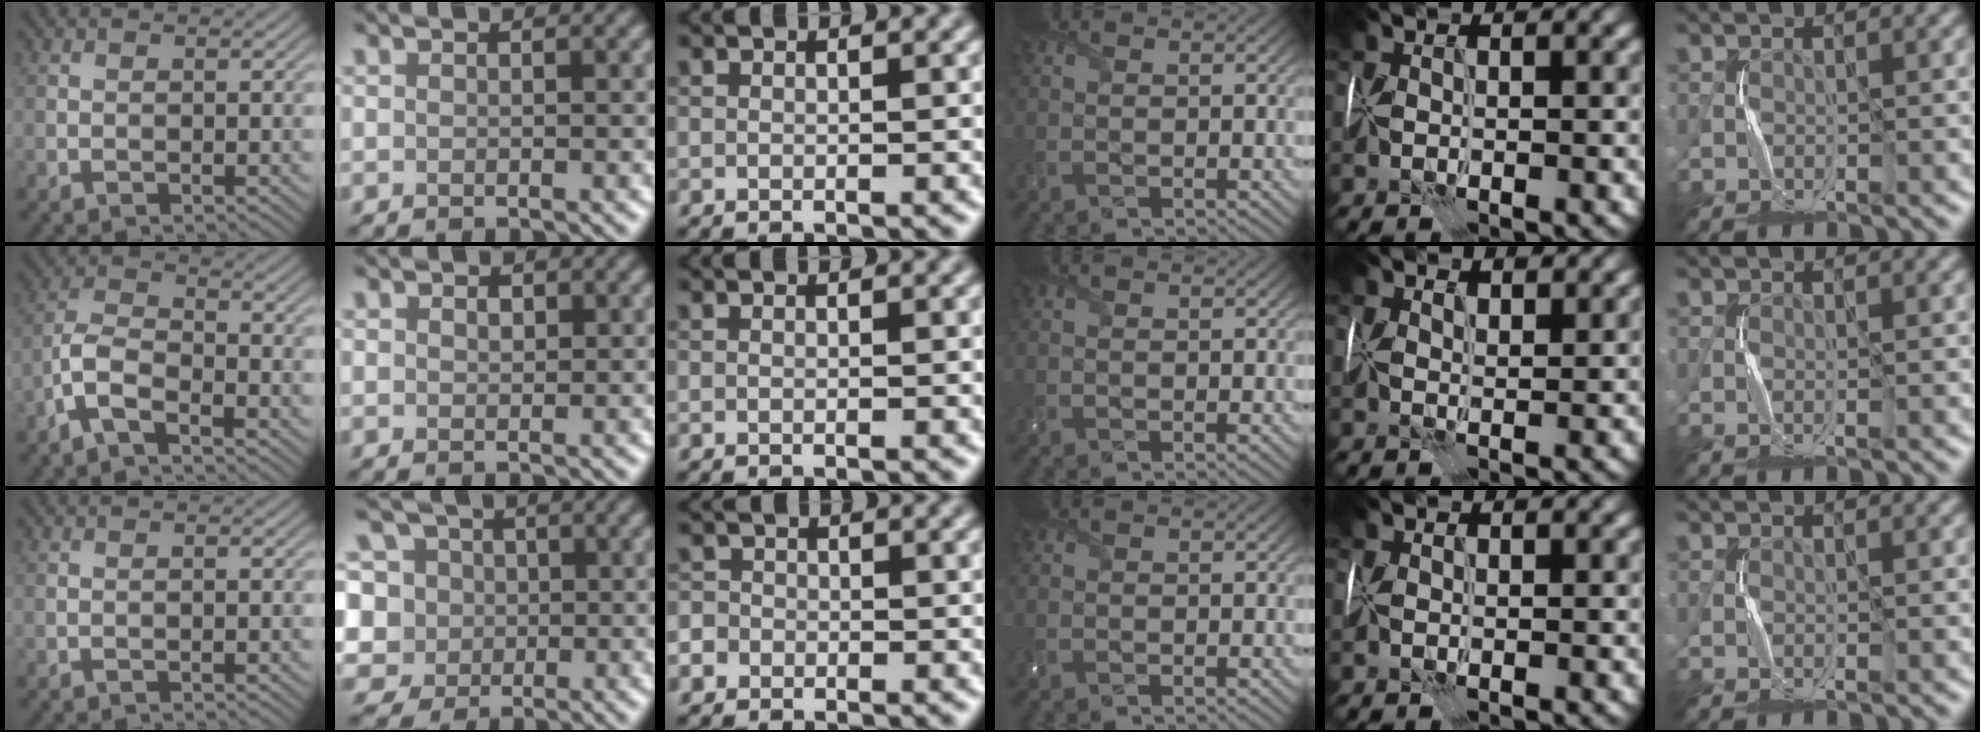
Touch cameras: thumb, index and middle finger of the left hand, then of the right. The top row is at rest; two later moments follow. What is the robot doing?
{"motion": "wrap", "object": "felt sheet"}